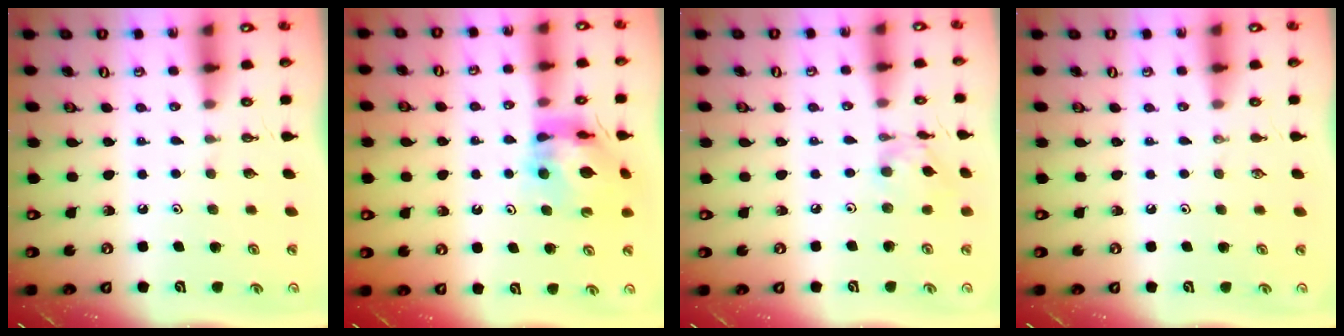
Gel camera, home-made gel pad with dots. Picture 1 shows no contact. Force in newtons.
{"total": 12.0, "press": 11.9, "slide": 1.3}
{"total": 6.7, "press": 6.7, "slide": 0.3}
{"total": 0.0}